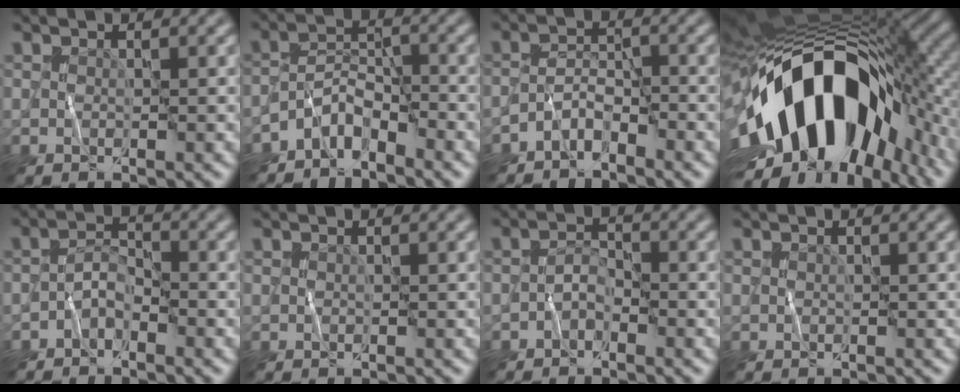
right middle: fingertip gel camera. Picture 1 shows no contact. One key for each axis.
{"total": 4.0, "fx": -3.2, "fy": 1.6, "fz": 1.7, "tx": -0.017, "ty": 0.004, "tz": -0.070}
{"total": 2.6, "fx": -2.2, "fy": 1.0, "fz": 1.0, "tx": -0.015, "ty": 0.008, "tz": -0.050}
{"total": 19.4, "fx": -3.4, "fy": 10.4, "fz": 16.1, "tx": -0.286, "ty": -0.005, "tz": -0.058}
{"total": 2.0, "fx": -1.4, "fy": 0.9, "fz": 1.0, "tx": -0.016, "ty": 0.011, "tz": -0.032}
{"total": 0.0}
{"total": 1.5, "fx": -1.1, "fy": 0.7, "fz": 0.8, "tx": -0.013, "ty": 0.009, "tz": -0.025}
{"total": 0.0}